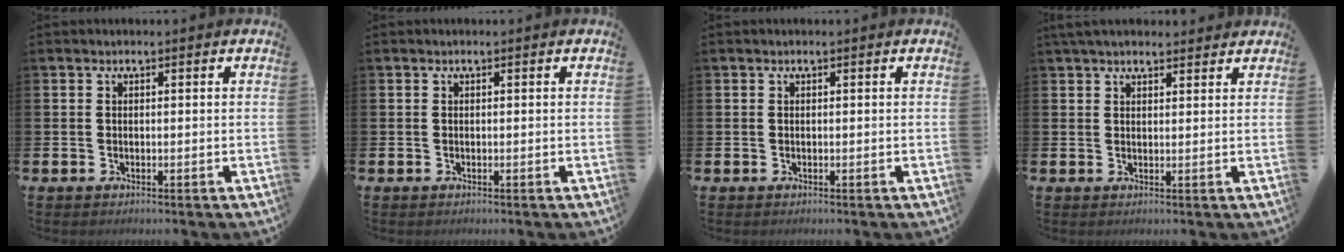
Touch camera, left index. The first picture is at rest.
{"total": 0.0}
{"total": 0.0}
{"total": 3.2, "force": [2.9, 0.9, 1.0], "torque": [-0.018, -0.006, 0.052]}